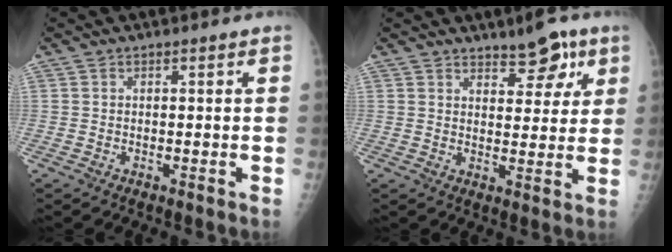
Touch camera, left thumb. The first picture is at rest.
{"total": 7.4, "force": [4.9, 3.3, 4.4], "torque": [-0.030, -0.026, 0.067]}